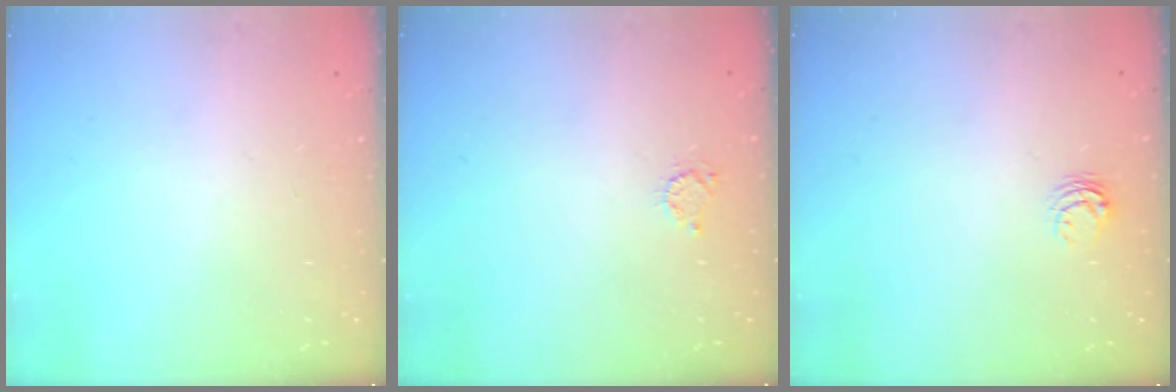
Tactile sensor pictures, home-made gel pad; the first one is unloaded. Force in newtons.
{"total": 3.4, "press": 3.4, "slide": 0.4}
{"total": 3.7, "press": 3.7, "slide": 0.5}